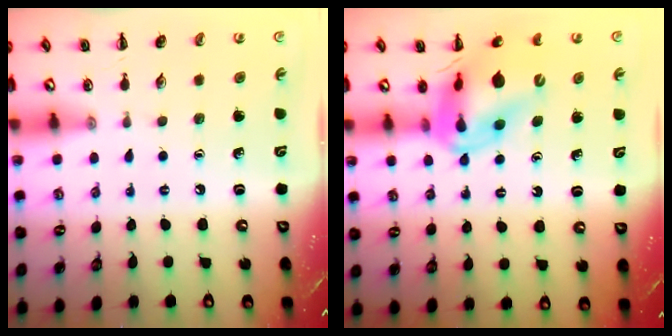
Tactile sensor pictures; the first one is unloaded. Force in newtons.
{"total": 14.4, "press": 13.7, "slide": 4.4}